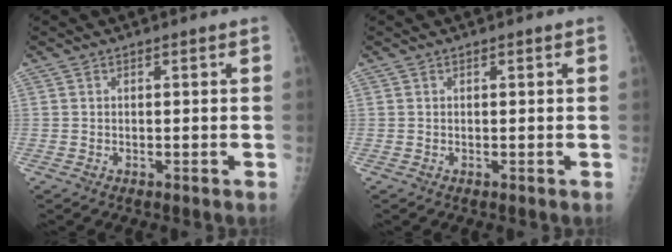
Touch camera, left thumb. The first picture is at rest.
{"total": 0.0}